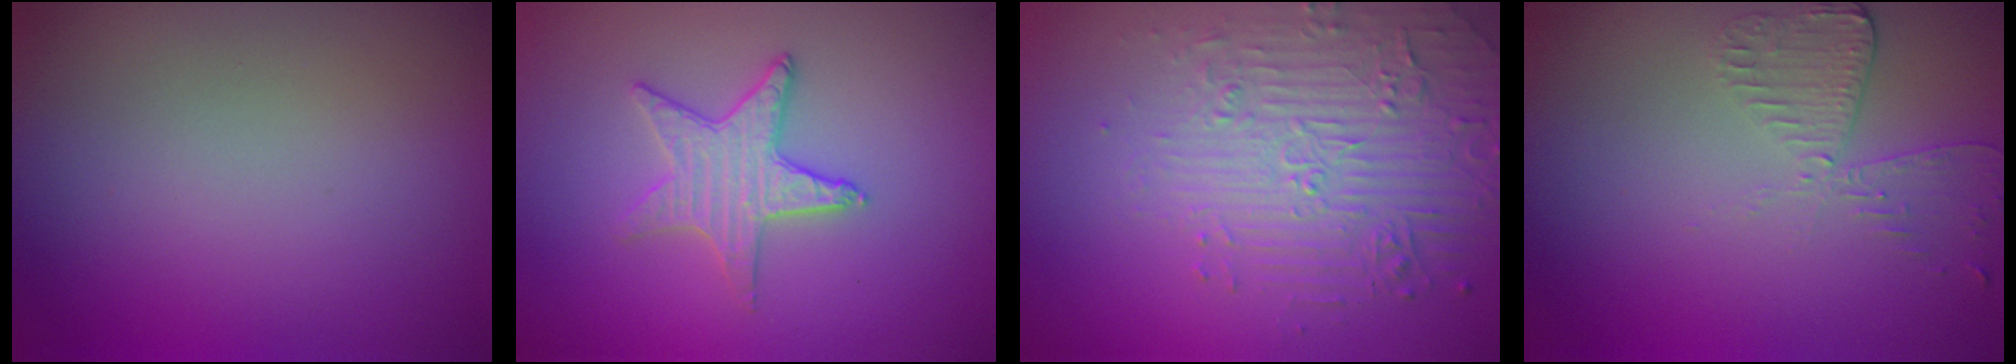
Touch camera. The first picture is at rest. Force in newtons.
{"total": 3.0, "press": 3.0, "slide": 0.1}
{"total": 5.1, "press": 3.9, "slide": 3.3}
{"total": 2.6, "press": 2.3, "slide": 1.2}